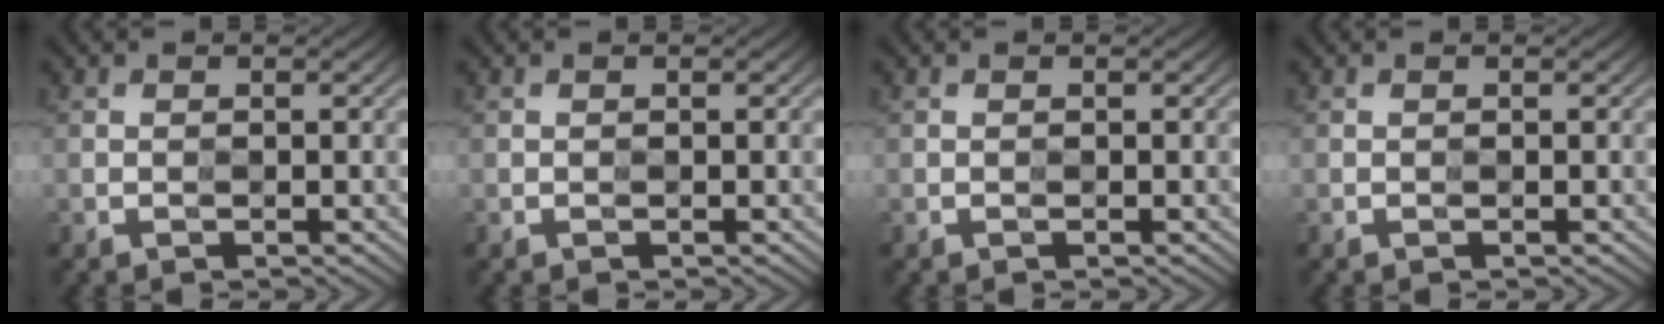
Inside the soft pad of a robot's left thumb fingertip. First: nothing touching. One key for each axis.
{"total": 0.0}
{"total": 0.0}
{"total": 0.0}